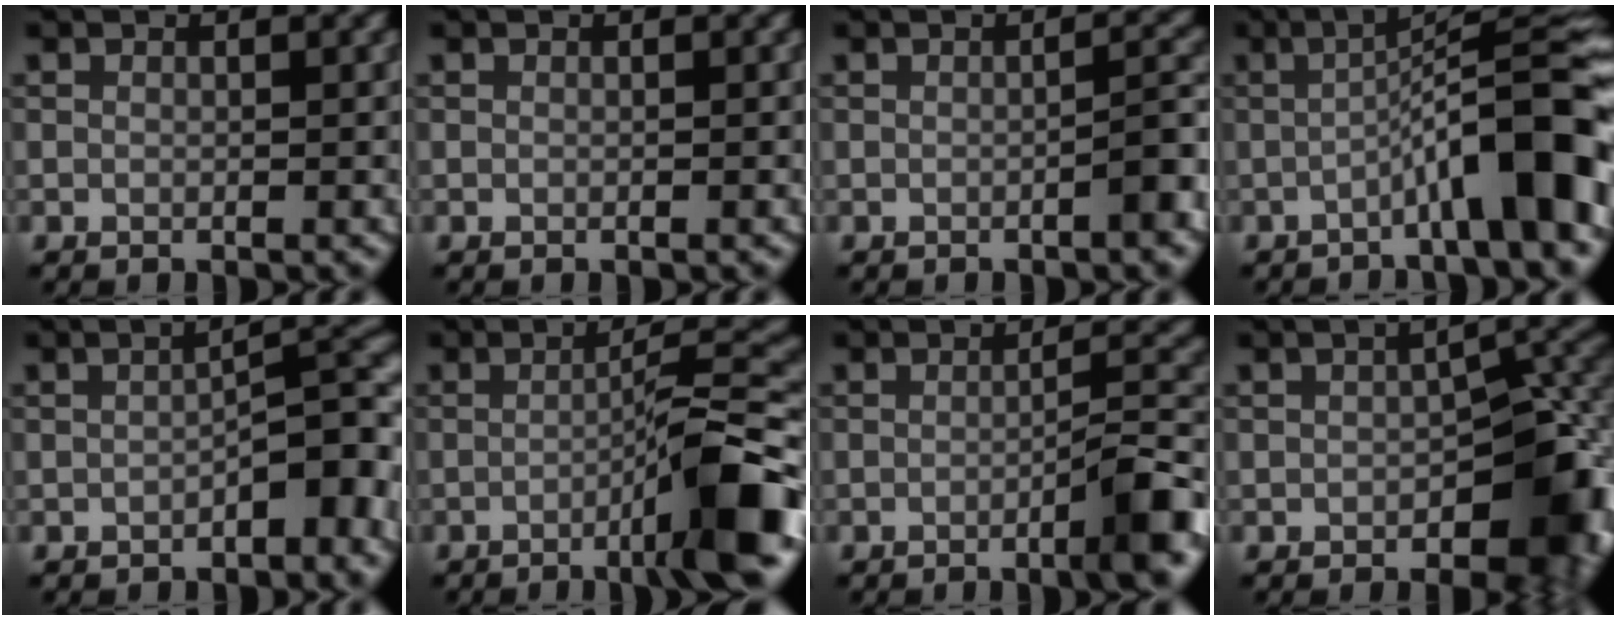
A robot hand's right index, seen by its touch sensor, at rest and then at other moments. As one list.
[{"total": 0.0}, {"total": 2.3, "force": [-1.0, 0.3, 2.0], "torque": [-0.026, 0.013, -0.019]}, {"total": 9.8, "force": [-3.1, 1.4, 9.2], "torque": [-0.122, 0.024, -0.058]}, {"total": 4.8, "force": [-1.9, 1.4, 4.2], "torque": [-0.050, 0.022, -0.031]}, {"total": 9.2, "force": [-3.6, 1.1, 8.4], "torque": [-0.109, 0.018, -0.066]}, {"total": 4.9, "force": [-2.4, 0.6, 4.3], "torque": [-0.056, 0.013, -0.046]}, {"total": 8.0, "force": [-2.6, 4.3, 6.2], "torque": [-0.059, 0.005, -0.038]}]